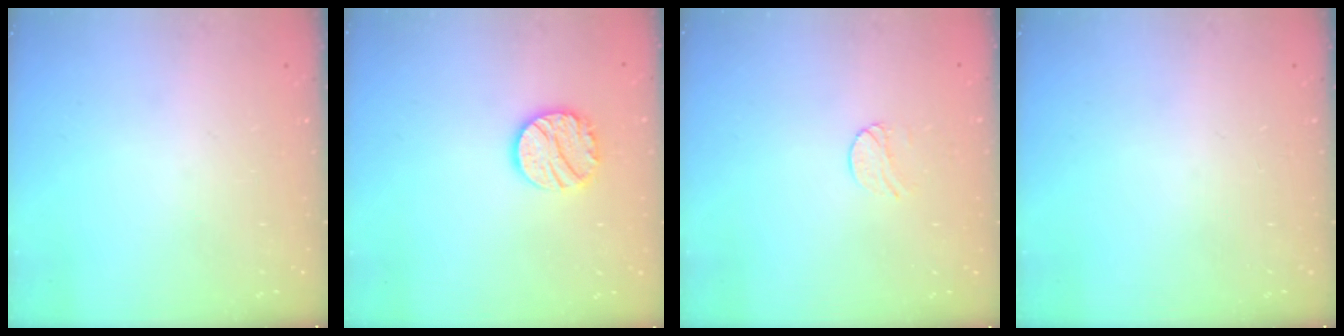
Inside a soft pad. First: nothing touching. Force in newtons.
{"total": 12.3, "press": 12.2, "slide": 1.0}
{"total": 6.0, "press": 5.9, "slide": 0.6}
{"total": 0.0}